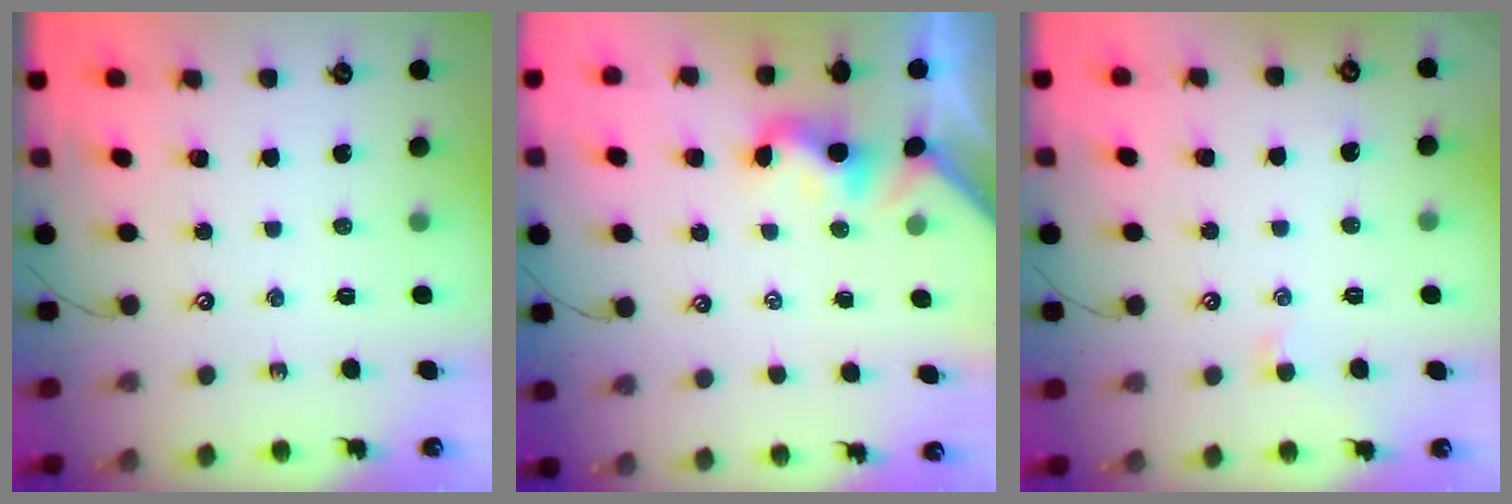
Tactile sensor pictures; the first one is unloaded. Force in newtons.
{"total": 1.8, "press": 1.8, "slide": 0.5}
{"total": 0.0}